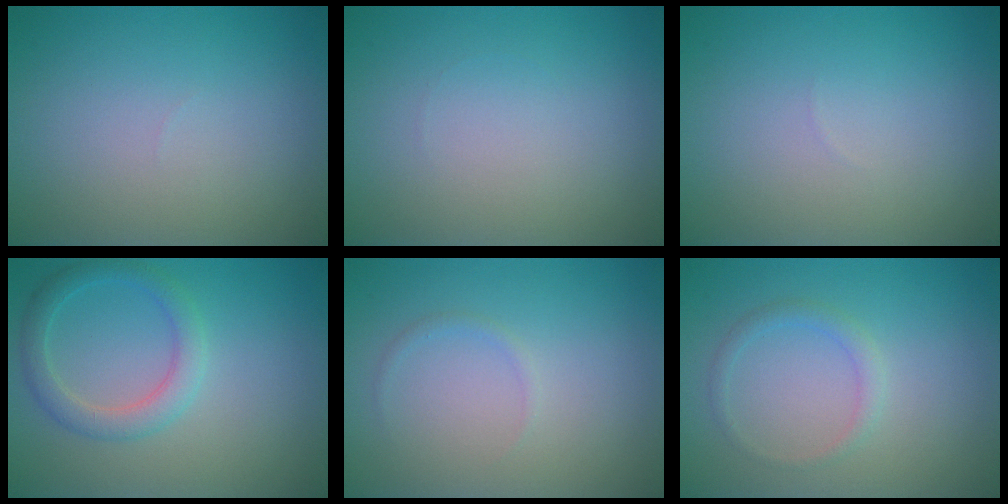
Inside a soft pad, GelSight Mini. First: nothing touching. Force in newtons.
{"total": 0.0}
{"total": 0.0}
{"total": 2.8, "press": 2.8, "slide": 0.1}
{"total": 0.7, "press": 0.7, "slide": 0.1}
{"total": 1.2, "press": 1.2, "slide": 0.0}